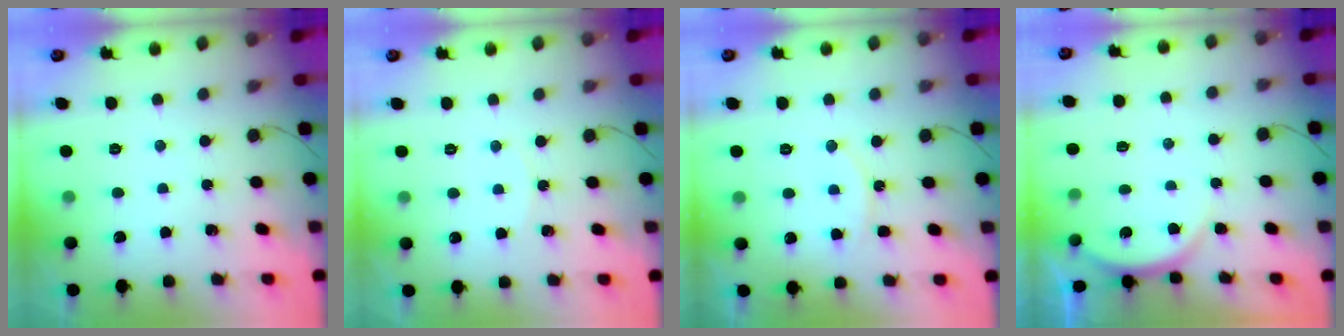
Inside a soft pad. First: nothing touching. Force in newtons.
{"total": 4.0, "press": 3.1, "slide": 2.4}
{"total": 7.5, "press": 7.5, "slide": 0.5}
{"total": 4.8, "press": 4.7, "slide": 0.5}